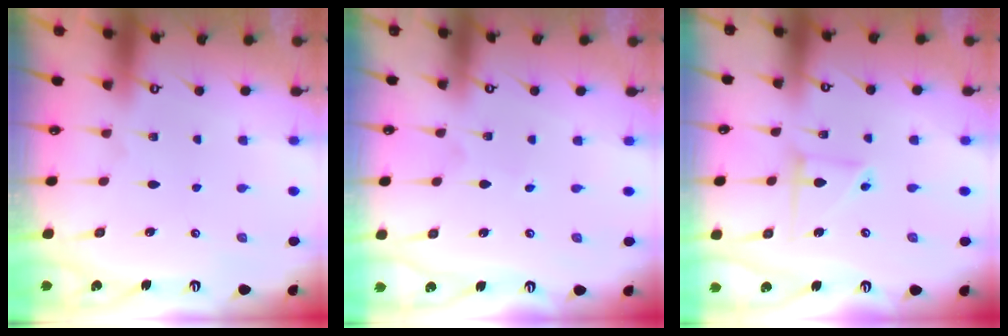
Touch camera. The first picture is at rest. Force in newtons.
{"total": 0.6, "press": 0.6, "slide": 0.0}
{"total": 6.3, "press": 6.3, "slide": 0.4}